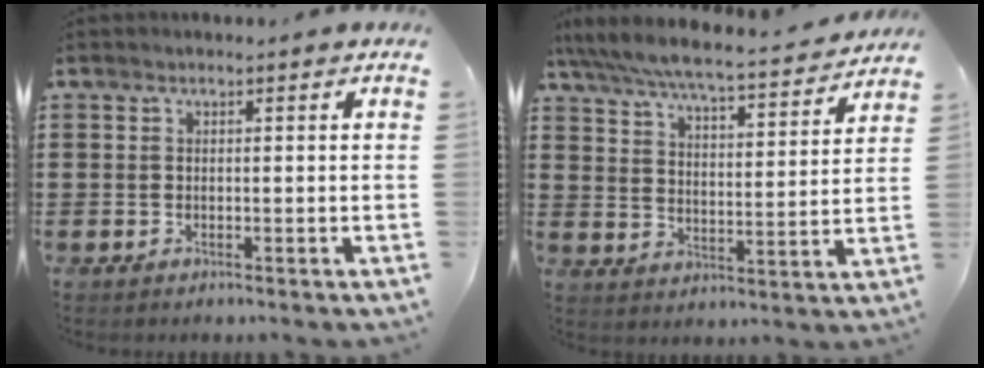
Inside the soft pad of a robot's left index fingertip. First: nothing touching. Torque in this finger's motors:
{"motor_torque": [2.14, 0.00, -0.02, -0.12]}